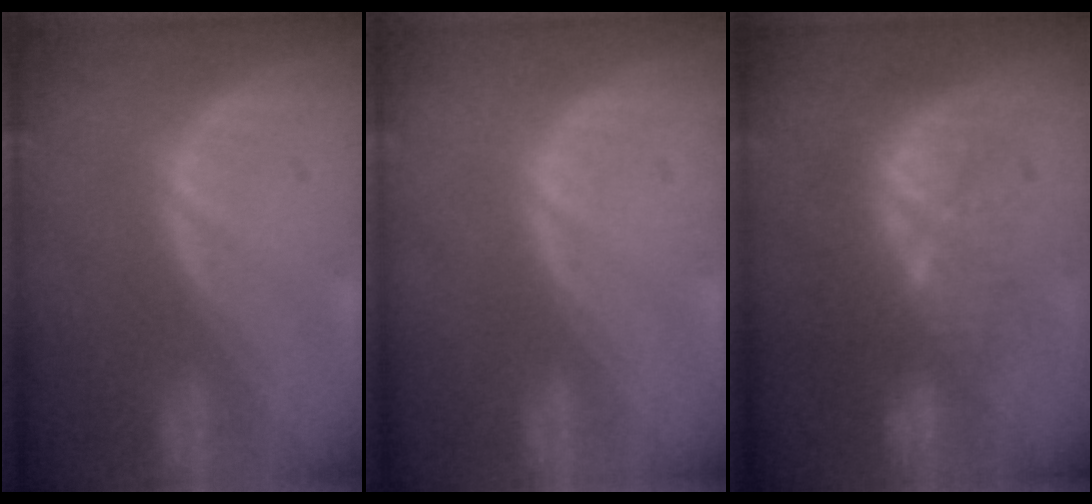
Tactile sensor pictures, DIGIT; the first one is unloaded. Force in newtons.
{"total": 0.0}
{"total": 9.7, "press": 8.9, "slide": 3.8}